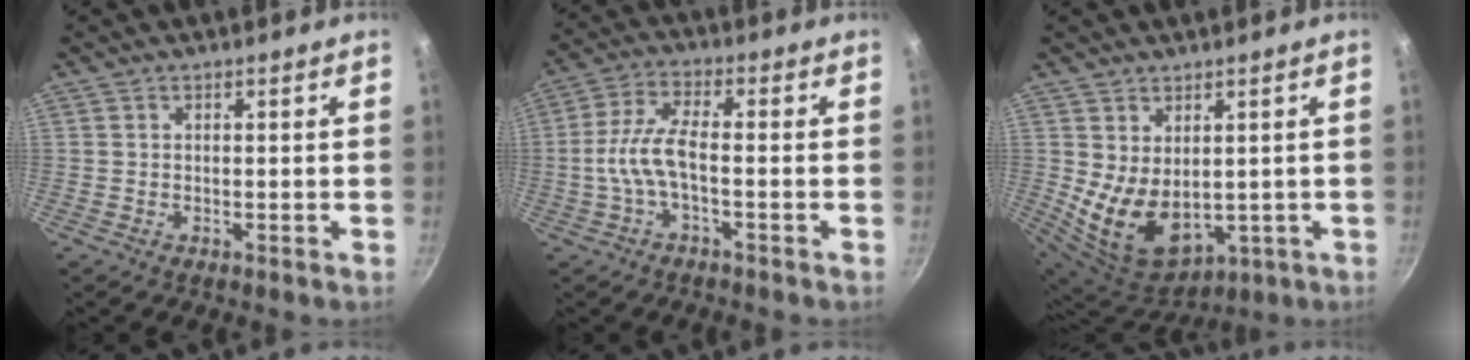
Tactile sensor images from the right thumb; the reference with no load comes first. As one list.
[{"total": 7.3, "force": [-1.9, 2.5, 6.6], "torque": [-0.149, 0.026, -0.047]}, {"total": 11.9, "force": [0.8, 8.0, 8.8], "torque": [-0.133, -0.034, 0.046]}]